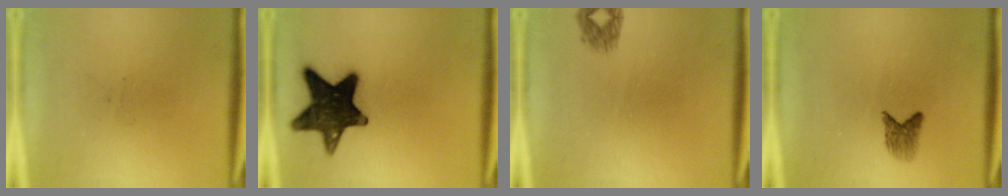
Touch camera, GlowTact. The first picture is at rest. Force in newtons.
{"total": 15.8}
{"total": 1.3}
{"total": 2.3}